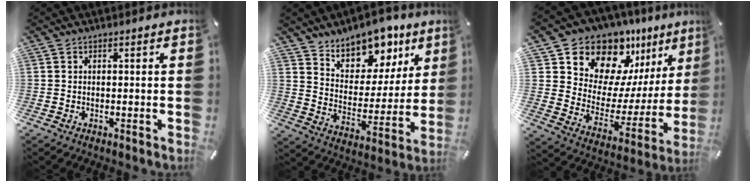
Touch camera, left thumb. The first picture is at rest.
{"total": 12.7, "force": [10.6, 6.4, 2.5], "torque": [-0.037, -0.104, 0.191]}
{"total": 14.7, "force": [12.8, 7.0, 2.0], "torque": [-0.040, -0.139, 0.224]}